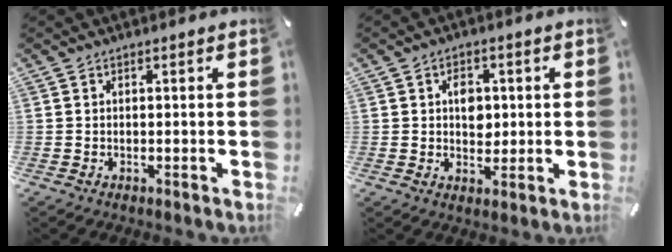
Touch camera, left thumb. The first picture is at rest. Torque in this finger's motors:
{"motor_torque": [1.18, 1.10, 0.43, -0.38, 0.01]}